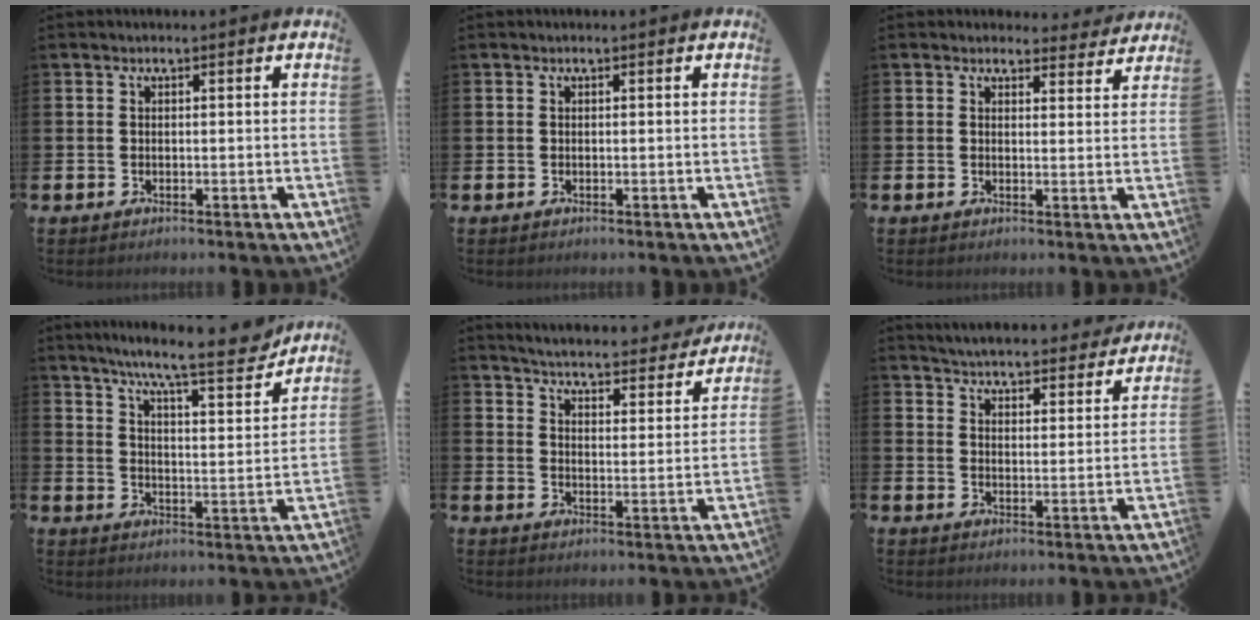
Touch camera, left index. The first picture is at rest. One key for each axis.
{"total": 0.0}
{"total": 2.8, "fx": 2.7, "fy": 0.8, "fz": 0.1, "tx": 0.006, "ty": -0.017, "tz": 0.045}
{"total": 10.1, "fx": 8.8, "fy": 0.5, "fz": 4.9, "tx": -0.112, "ty": -0.049, "tz": 0.148}
{"total": 5.0, "fx": 4.9, "fy": 0.4, "fz": 0.9, "tx": -0.036, "ty": -0.040, "tz": 0.080}
{"total": 5.2, "fx": 5.2, "fy": 0.6, "fz": 0.3, "tx": -0.023, "ty": -0.039, "tz": 0.089}